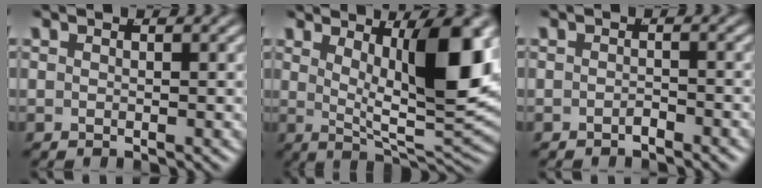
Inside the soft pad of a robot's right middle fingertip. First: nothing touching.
{"total": 9.6, "force": [2.3, 2.8, 8.9], "torque": [-0.131, -0.017, 0.049]}
{"total": 1.0, "force": [-1.0, -0.1, 0.1], "torque": [-0.001, -0.002, -0.017]}